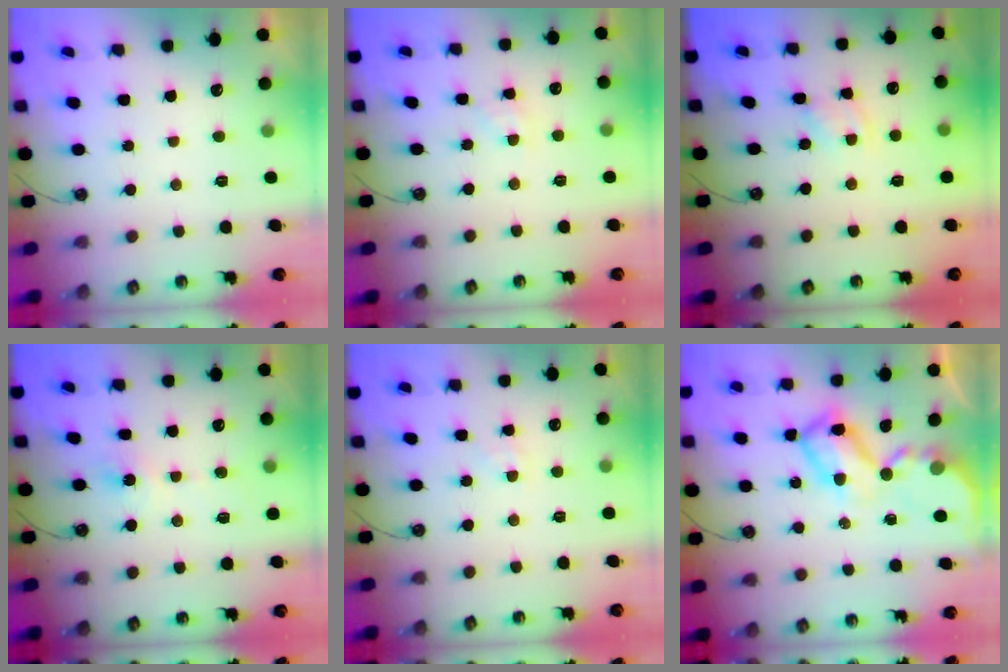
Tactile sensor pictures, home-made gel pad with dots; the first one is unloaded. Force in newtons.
{"total": 2.6, "press": 2.6, "slide": 0.4}
{"total": 2.3, "press": 2.3, "slide": 0.4}
{"total": 4.4, "press": 4.4, "slide": 0.5}
{"total": 2.9, "press": 2.9, "slide": 0.5}
{"total": 10.4, "press": 10.3, "slide": 0.8}